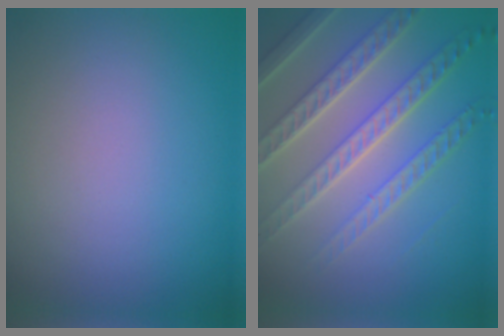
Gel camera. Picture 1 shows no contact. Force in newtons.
{"total": 7.2, "press": 5.5, "slide": 4.7}